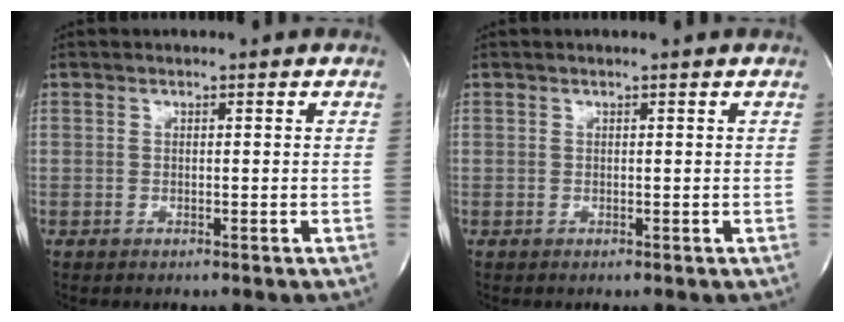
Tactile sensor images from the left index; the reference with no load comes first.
{"total": 0.0}